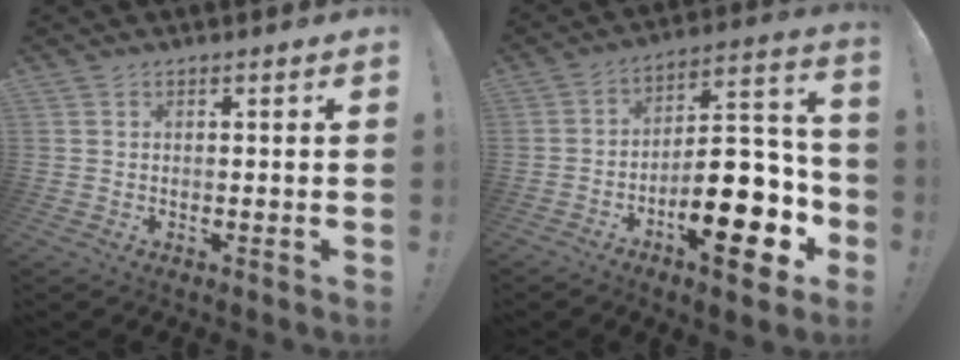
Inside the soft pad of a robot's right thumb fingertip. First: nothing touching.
{"total": 21.3, "force": [-8.1, 8.9, 17.6], "torque": [-0.253, 0.050, -0.120]}